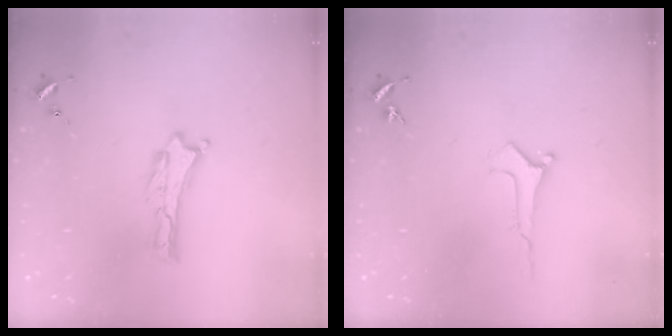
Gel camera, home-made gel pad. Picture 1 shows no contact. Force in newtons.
{"total": 0.0}